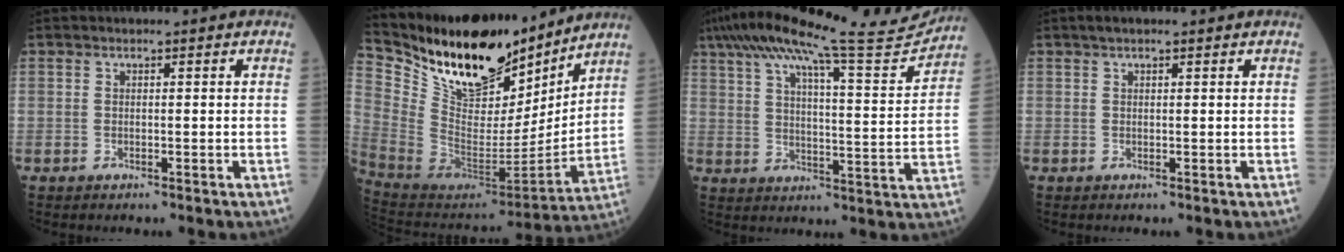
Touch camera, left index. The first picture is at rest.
{"total": 21.5, "force": [17.9, 6.5, 9.9], "torque": [-0.181, -0.016, 0.323]}
{"total": 21.0, "force": [18.8, 0.0, 9.4], "torque": [-0.160, -0.017, 0.264]}
{"total": 2.3, "force": [1.7, 0.4, 1.4], "torque": [-0.023, 0.025, 0.027]}